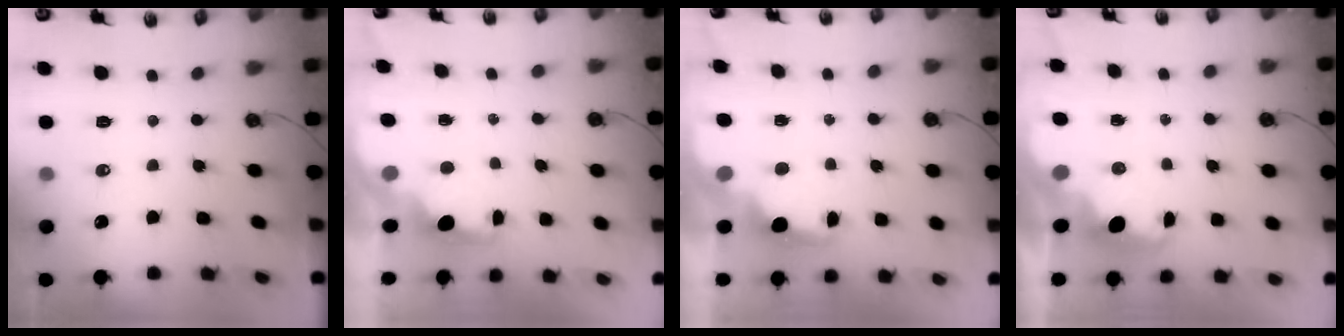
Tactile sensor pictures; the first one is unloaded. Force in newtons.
{"total": 1.6, "press": 1.4, "slide": 0.7}
{"total": 2.5, "press": 2.4, "slide": 0.6}
{"total": 2.6, "press": 2.6, "slide": 0.5}